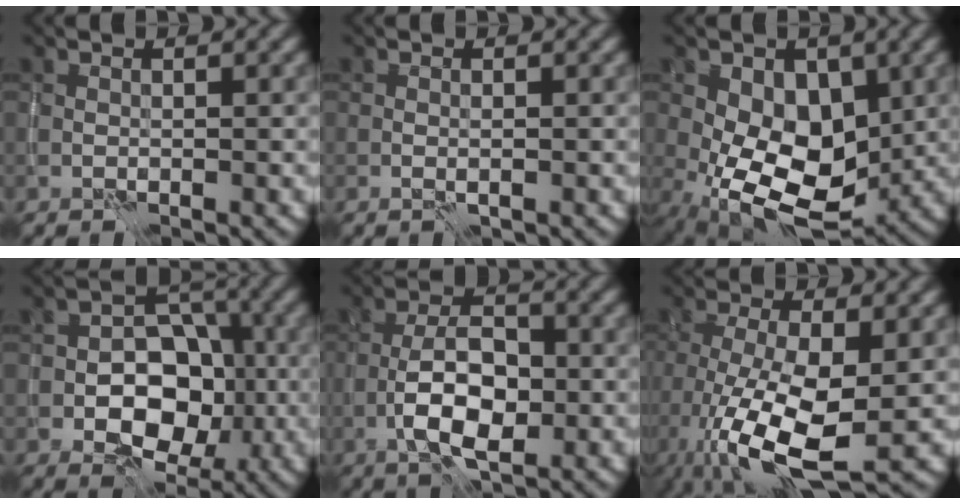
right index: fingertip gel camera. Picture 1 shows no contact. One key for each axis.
{"total": 0.6, "fx": -0.1, "fy": 0.1, "fz": 0.5, "tx": -0.011, "ty": -0.003, "tz": -0.002}
{"total": 8.4, "fx": -0.5, "fy": 5.2, "fz": 6.6, "tx": -0.110, "ty": -0.011, "tz": -0.012}
{"total": 7.7, "fx": -2.0, "fy": 5.4, "fz": 5.2, "tx": -0.053, "ty": 0.006, "tz": -0.038}
{"total": 5.8, "fx": -1.9, "fy": 2.6, "fz": 4.8, "tx": -0.086, "ty": 0.005, "tz": -0.039}
{"total": 10.0, "fx": -3.1, "fy": 3.6, "fz": 8.9, "tx": -0.179, "ty": -0.022, "tz": -0.052}